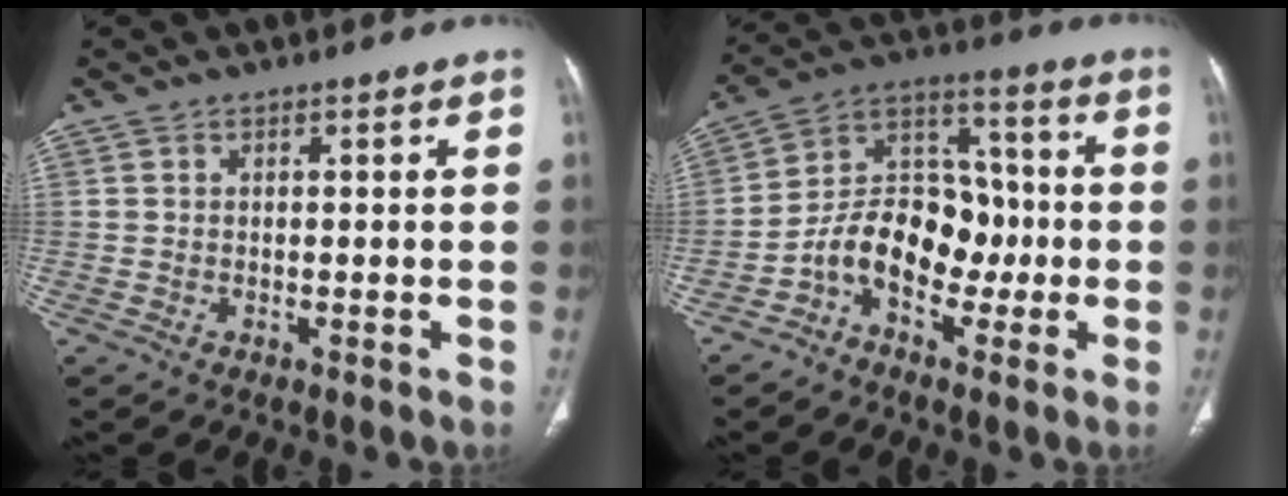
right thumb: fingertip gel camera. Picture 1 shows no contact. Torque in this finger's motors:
{"motor_torque": [1.42, 1.33, 0.11, -0.13, 0.07]}